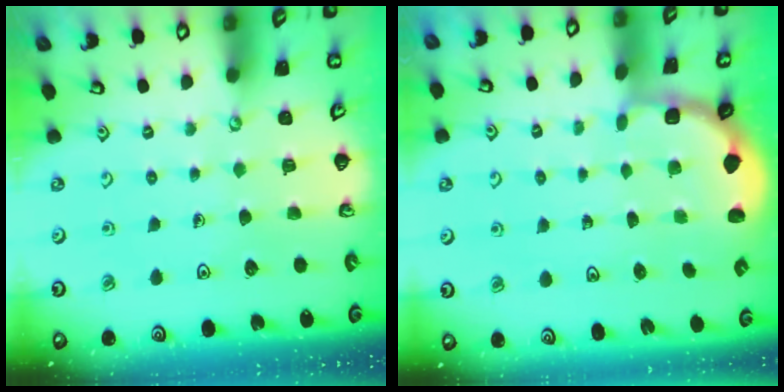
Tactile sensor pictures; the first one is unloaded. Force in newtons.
{"total": 1.9, "press": 1.7, "slide": 0.8}